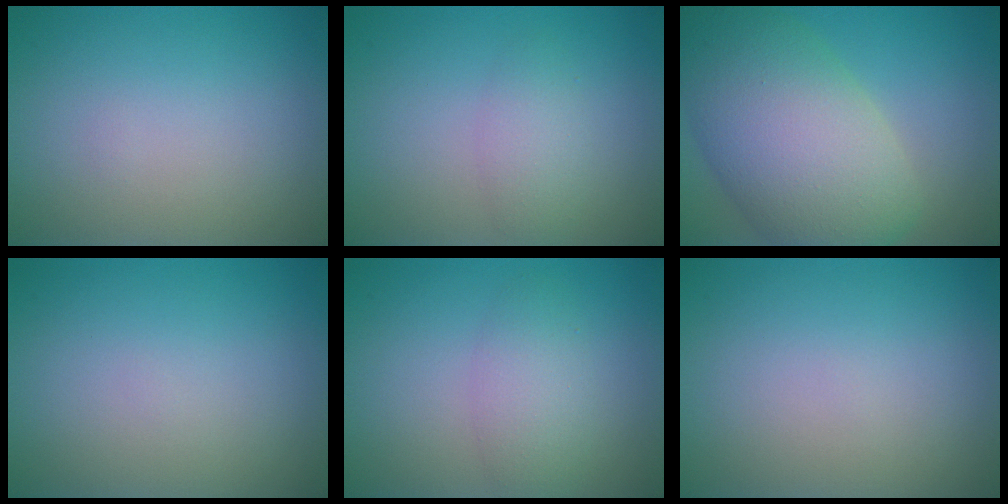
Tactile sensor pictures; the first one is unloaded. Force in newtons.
{"total": 2.1, "press": 2.1, "slide": 0.0}
{"total": 11.8, "press": 11.8, "slide": 0.6}
{"total": 0.0}
{"total": 3.0, "press": 3.0, "slide": 0.1}
{"total": 0.0}